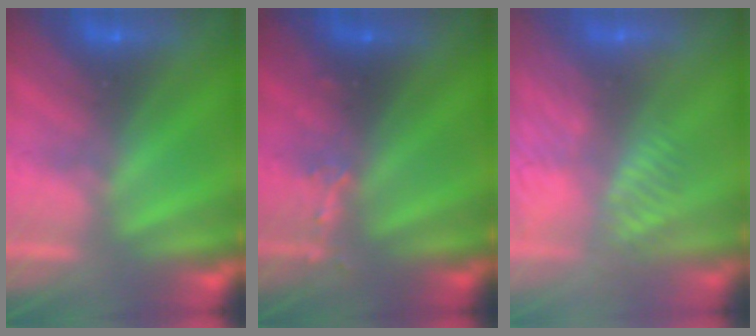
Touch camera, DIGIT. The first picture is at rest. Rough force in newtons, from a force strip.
{"total": 2.6}
{"total": 3.4}